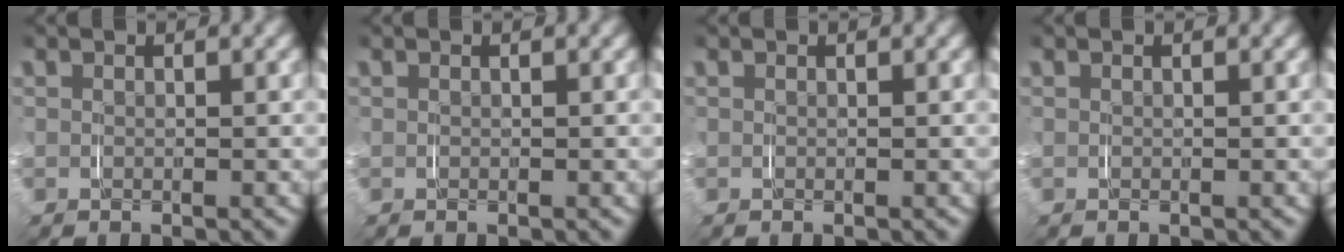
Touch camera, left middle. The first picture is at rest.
{"total": 0.0}
{"total": 0.0}
{"total": 0.0}